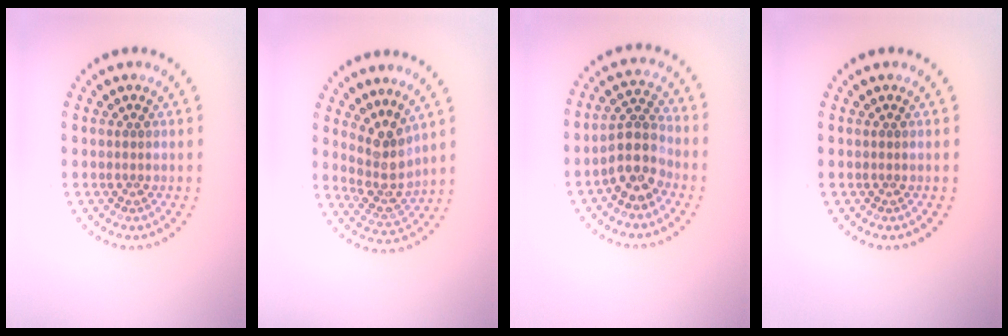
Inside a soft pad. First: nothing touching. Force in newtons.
{"total": 3.9, "press": 2.8, "slide": 2.6}
{"total": 4.5, "press": 4.2, "slide": 1.8}
{"total": 0.0}